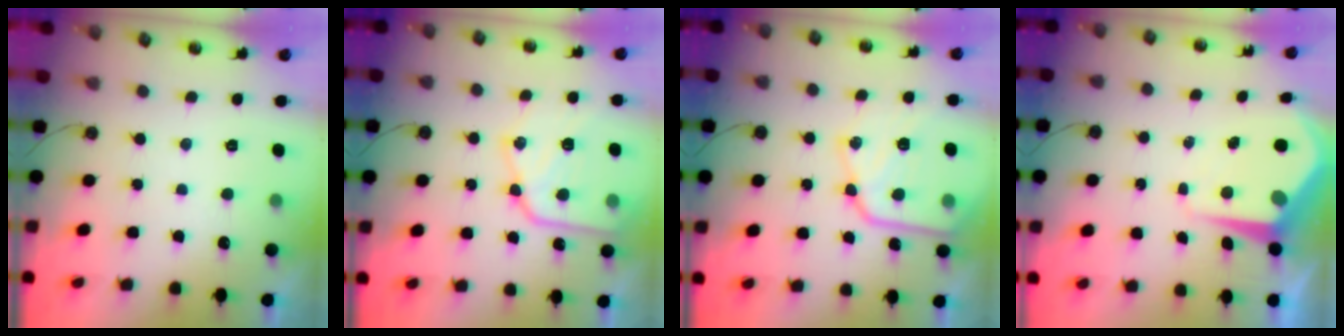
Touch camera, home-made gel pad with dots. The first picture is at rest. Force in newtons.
{"total": 16.6, "press": 16.5, "slide": 1.6}
{"total": 17.0, "press": 16.9, "slide": 1.6}
{"total": 7.4, "press": 7.4, "slide": 0.6}